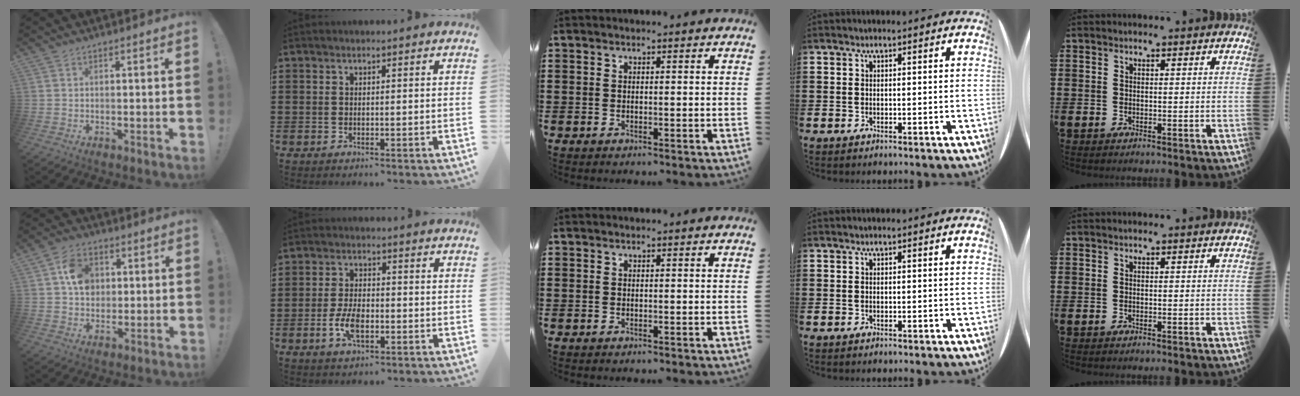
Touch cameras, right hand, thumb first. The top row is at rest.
{"thumb": {"total": 9.6, "force": [2.2, 7.7, 5.4], "torque": [-0.085, 0.012, 0.047]}, "index": {"total": 5.4, "force": [-1.7, 2.7, 4.4], "torque": [-0.101, 0.000, -0.036]}}